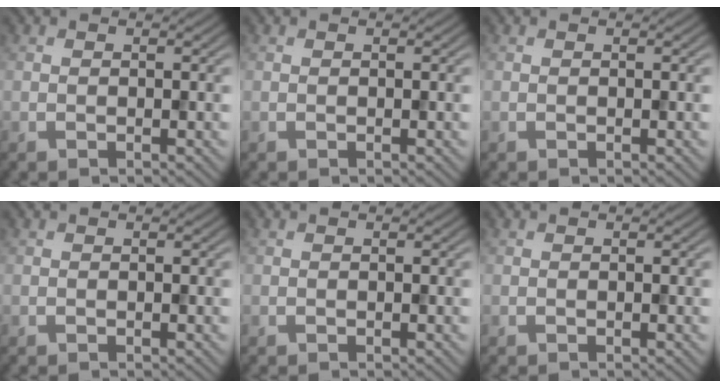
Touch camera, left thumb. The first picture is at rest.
{"total": 0.0}
{"total": 0.0}
{"total": 0.0}
{"total": 0.0}
{"total": 0.0}